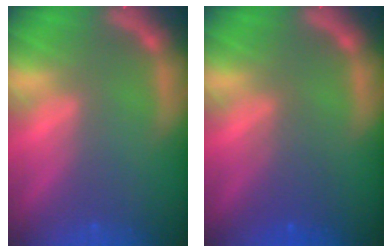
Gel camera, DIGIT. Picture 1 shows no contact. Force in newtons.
{"total": 2.5}